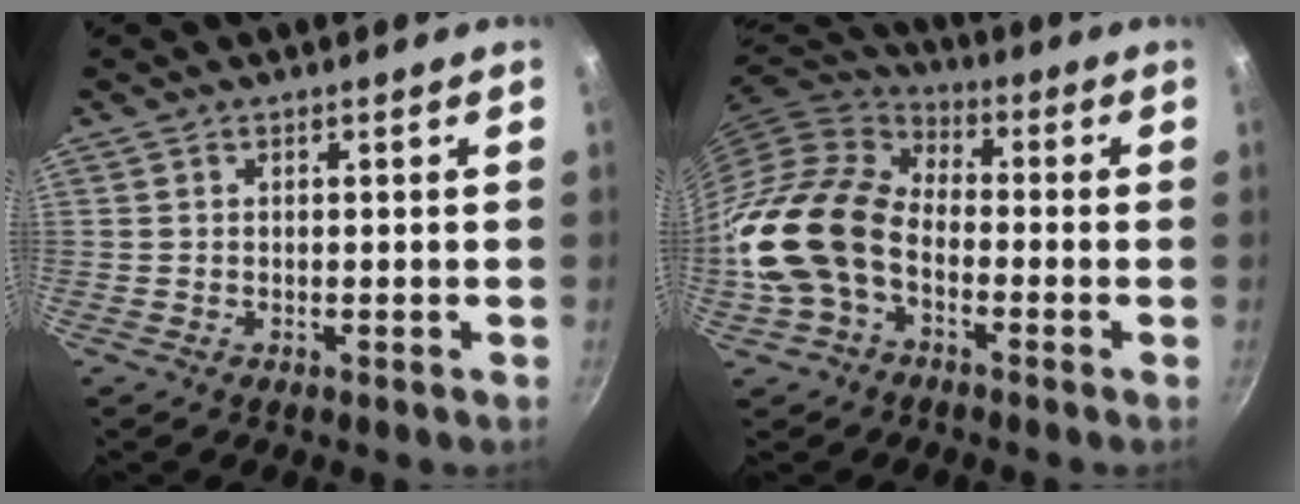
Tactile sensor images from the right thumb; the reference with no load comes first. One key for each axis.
{"total": 16.4, "fx": -4.1, "fy": 11.1, "fz": 11.3, "tx": -0.196, "ty": 0.044, "tz": -0.096}